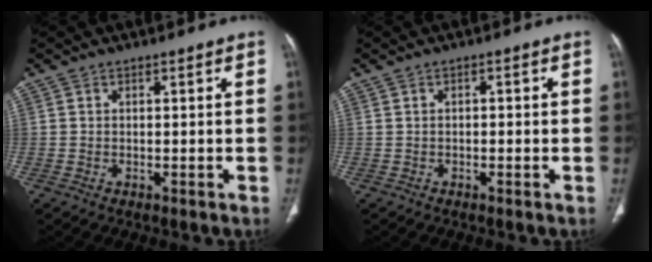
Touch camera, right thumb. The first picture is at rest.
{"total": 0.7, "force": [-0.2, 0.5, 0.5], "torque": [0.000, 0.003, -0.006]}